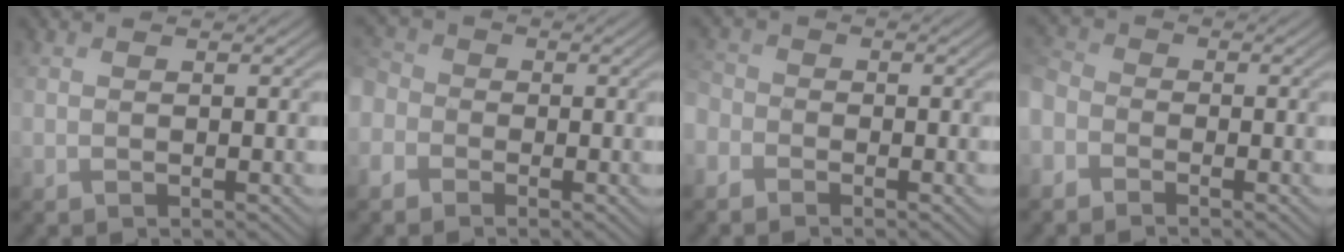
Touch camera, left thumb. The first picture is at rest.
{"total": 4.8, "force": [-2.1, 4.0, 1.8], "torque": [-0.062, -0.001, -0.058]}
{"total": 3.2, "force": [-2.1, 2.3, 1.0], "torque": [-0.037, -0.003, -0.055]}
{"total": 4.8, "force": [-2.9, 3.2, 2.1], "torque": [-0.065, -0.004, -0.070]}